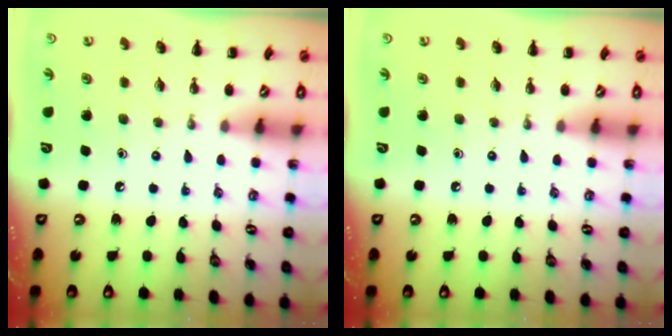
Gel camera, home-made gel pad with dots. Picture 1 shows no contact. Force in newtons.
{"total": 0.0}